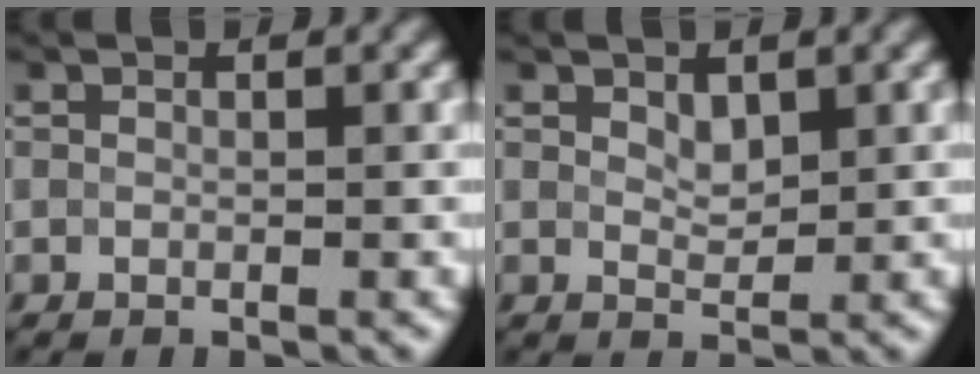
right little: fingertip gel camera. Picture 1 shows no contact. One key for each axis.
{"total": 1.6, "fx": 0.8, "fy": 0.8, "fz": 1.0, "tx": -0.023, "ty": 0.001, "tz": 0.016}